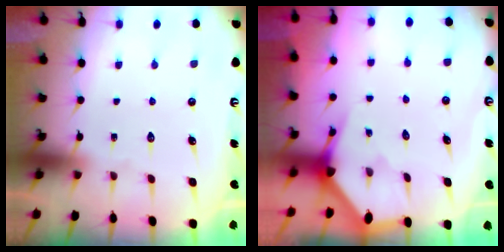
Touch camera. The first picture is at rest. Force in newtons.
{"total": 2.4, "press": 2.4, "slide": 0.2}